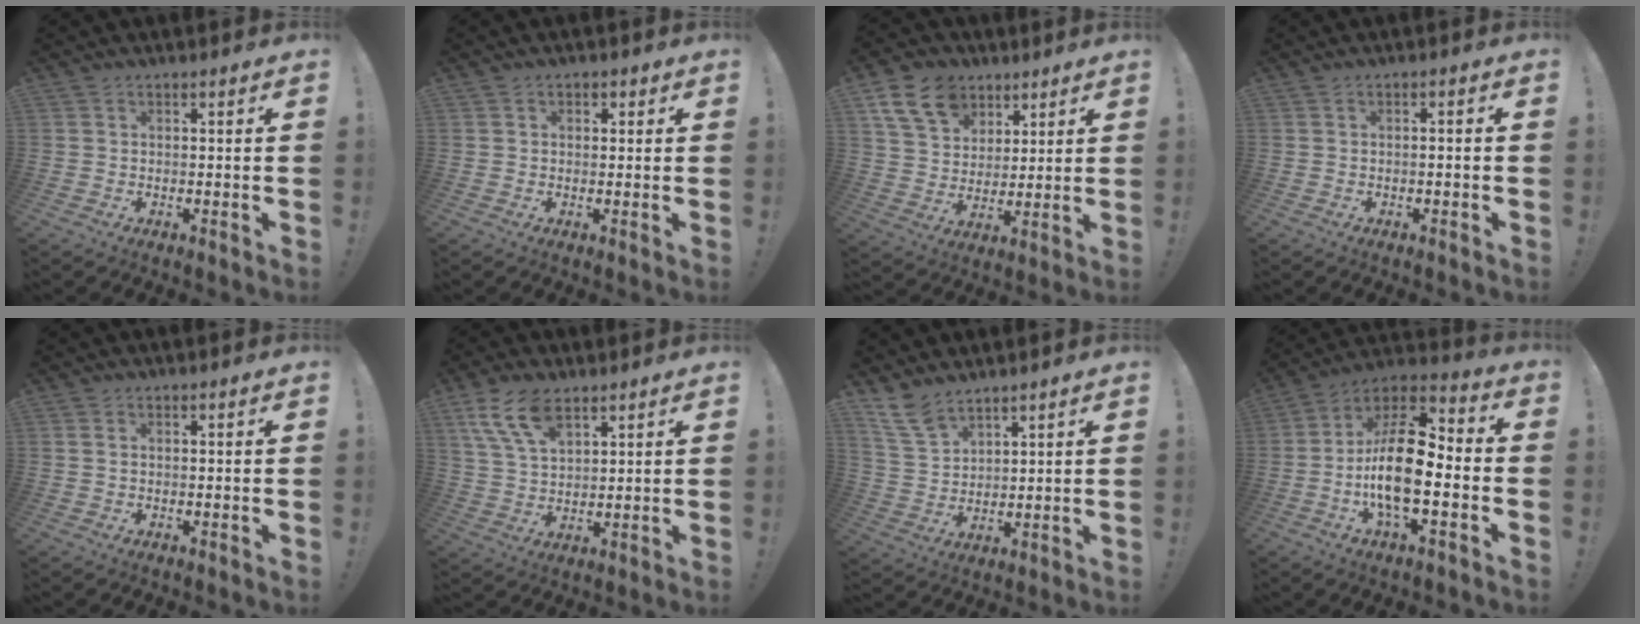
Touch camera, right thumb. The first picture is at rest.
{"total": 1.5, "force": [0.2, 1.3, 0.6], "torque": [0.001, 0.000, 0.001]}
{"total": 14.2, "force": [7.7, 10.4, 6.0], "torque": [-0.095, -0.040, 0.149]}
{"total": 1.5, "force": [-1.0, -0.2, 1.1], "torque": [-0.025, 0.004, -0.017]}
{"total": 0.8, "force": [0.3, 0.4, 0.6], "torque": [-0.017, 0.004, 0.006]}
{"total": 11.3, "force": [6.8, 5.5, 7.2], "torque": [-0.144, -0.020, 0.128]}
{"total": 9.8, "force": [7.7, 4.9, 3.5], "torque": [-0.071, -0.047, 0.154]}
{"total": 18.9, "force": [-3.9, 7.8, 16.8], "torque": [-0.318, 0.022, -0.067]}